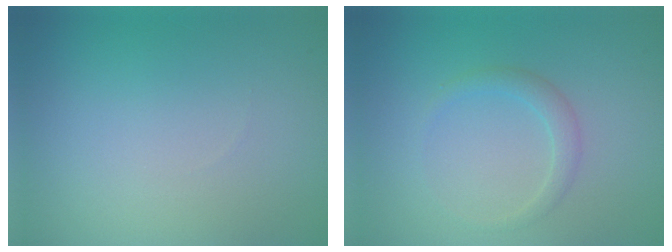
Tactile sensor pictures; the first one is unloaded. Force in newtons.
{"total": 1.5, "press": 1.5, "slide": 0.2}